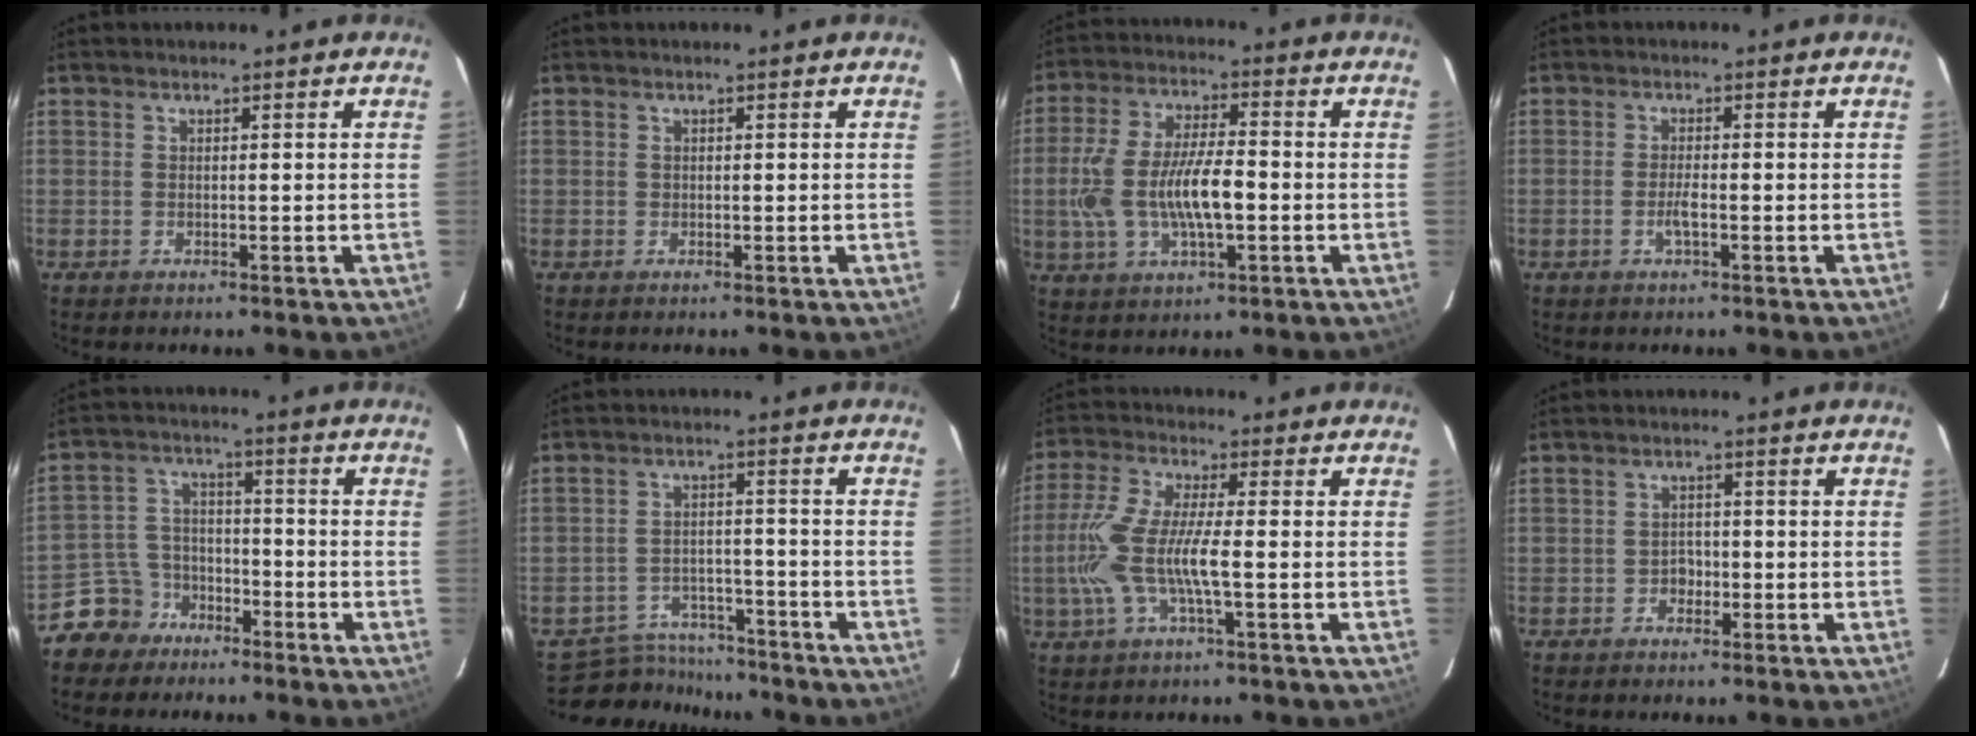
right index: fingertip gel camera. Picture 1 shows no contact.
{"total": 0.0}
{"total": 13.4, "force": [-2.0, 4.9, 12.3], "torque": [-0.250, -0.001, -0.032]}
{"total": 2.3, "force": [-0.9, 0.3, 2.1], "torque": [-0.043, -0.002, -0.017]}
{"total": 7.5, "force": [-5.4, 5.3, 0.5], "torque": [-0.026, 0.030, -0.099]}
{"total": 9.3, "force": [-8.6, 3.5, 1.0], "torque": [-0.042, 0.012, -0.126]}
{"total": 11.0, "force": [-2.1, 1.5, 10.7], "torque": [-0.230, -0.003, -0.041]}
{"total": 1.9, "force": [-1.0, 1.6, 0.4], "torque": [-0.006, 0.005, -0.015]}